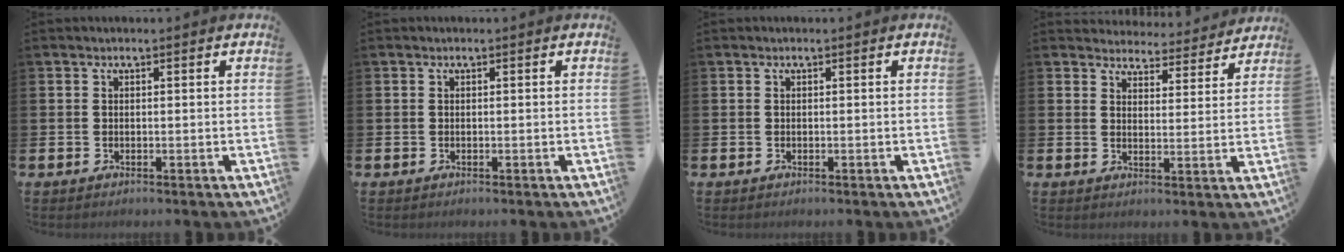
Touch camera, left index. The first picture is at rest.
{"total": 0.0}
{"total": 0.0}
{"total": 4.2, "force": [4.1, 1.0, -0.1], "torque": [-0.006, -0.038, 0.069]}